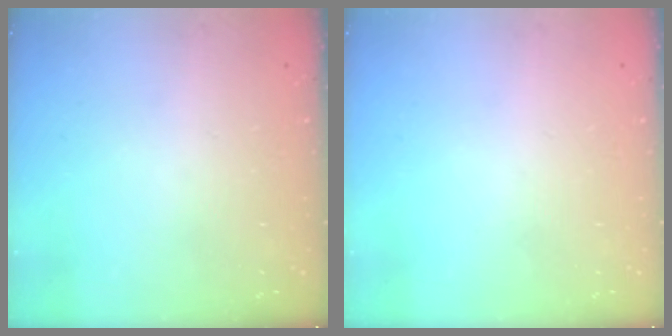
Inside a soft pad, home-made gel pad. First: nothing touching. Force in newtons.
{"total": 0.0}